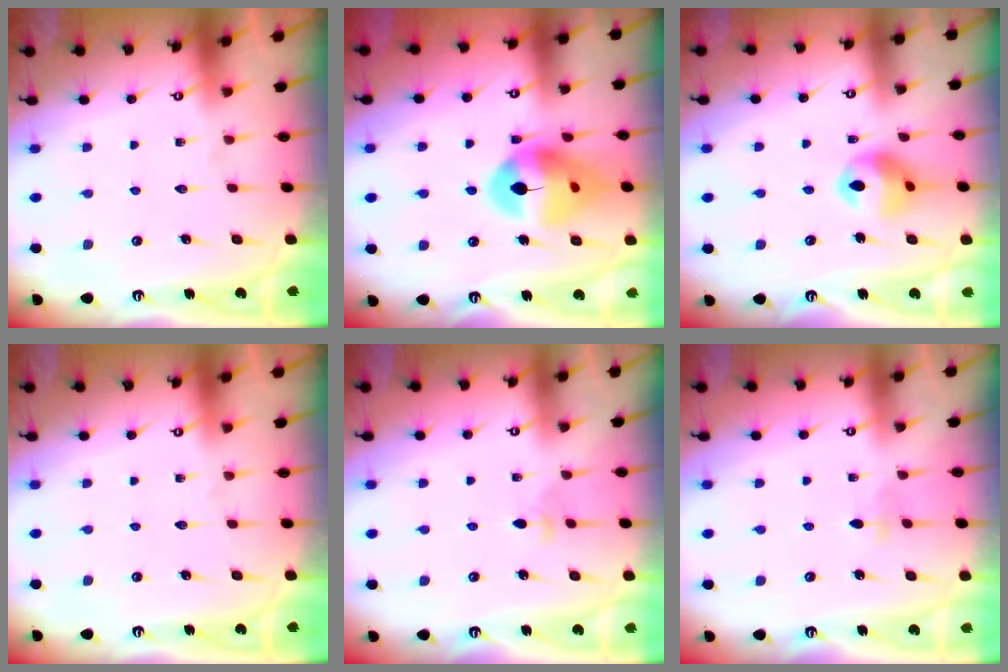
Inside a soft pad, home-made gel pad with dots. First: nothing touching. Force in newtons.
{"total": 14.9, "press": 14.7, "slide": 2.0}
{"total": 11.3, "press": 11.2, "slide": 1.7}
{"total": 0.0}
{"total": 3.1, "press": 3.1, "slide": 0.6}
{"total": 2.8, "press": 2.7, "slide": 0.6}